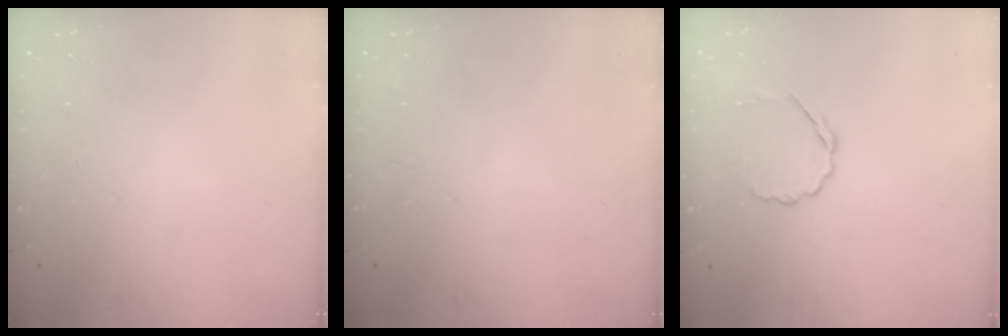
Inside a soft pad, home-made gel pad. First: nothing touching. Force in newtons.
{"total": 0.0}
{"total": 3.9, "press": 3.7, "slide": 1.3}